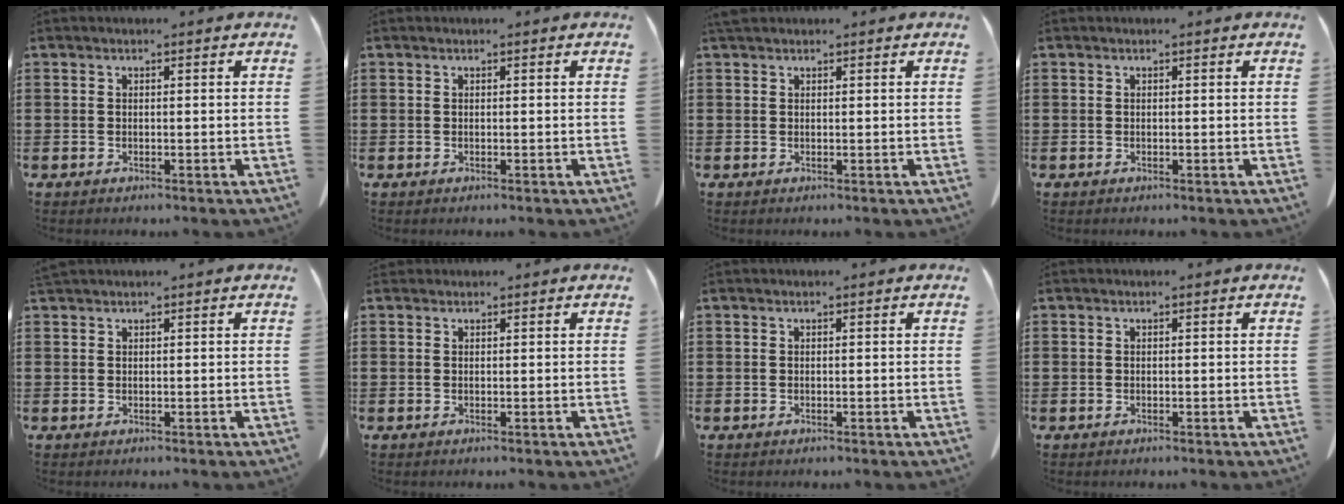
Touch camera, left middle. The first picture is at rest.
{"total": 0.0}
{"total": 1.1, "force": [1.0, 0.5, 0.4], "torque": [-0.012, 0.000, 0.020]}
{"total": 0.0}
{"total": 0.7, "force": [0.7, -0.1, 0.2], "torque": [-0.006, -0.003, 0.016]}
{"total": 0.5, "force": [0.5, 0.2, 0.1], "torque": [-0.003, -0.001, 0.011]}
{"total": 0.0}
{"total": 0.0}